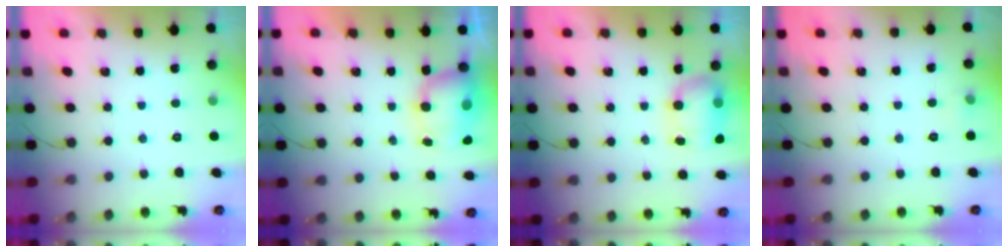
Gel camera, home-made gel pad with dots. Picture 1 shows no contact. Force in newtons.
{"total": 9.1, "press": 8.8, "slide": 2.4}
{"total": 7.8, "press": 7.4, "slide": 2.5}
{"total": 3.8, "press": 3.6, "slide": 1.3}